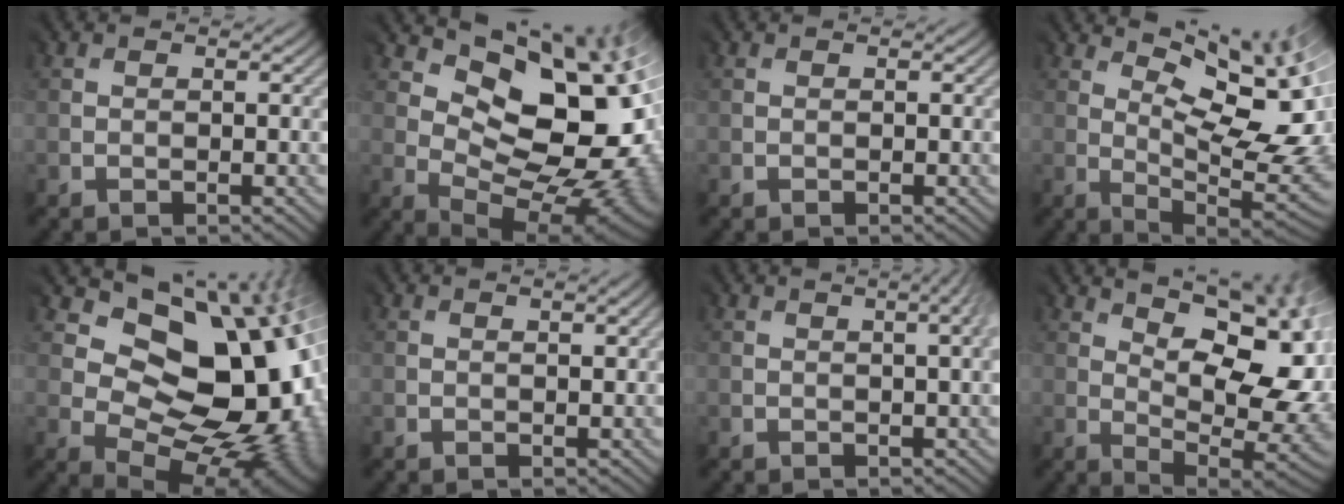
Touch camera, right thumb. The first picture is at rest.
{"total": 15.2, "force": [2.7, 9.3, 11.7], "torque": [-0.105, 0.017, 0.076]}
{"total": 0.0}
{"total": 12.7, "force": [3.5, 4.2, 11.5], "torque": [-0.164, 0.016, 0.066]}
{"total": 14.7, "force": [1.8, 10.4, 10.2], "torque": [-0.111, -0.007, 0.054]}
{"total": 0.0}
{"total": 2.8, "force": [0.1, 0.6, 2.7], "torque": [-0.011, 0.012, -0.006]}
{"total": 15.4, "force": [3.2, 7.1, 13.3], "torque": [-0.167, 0.038, 0.064]}